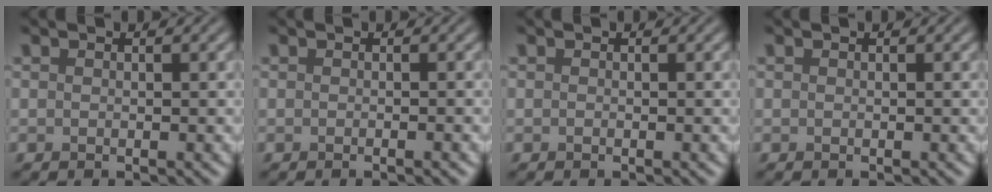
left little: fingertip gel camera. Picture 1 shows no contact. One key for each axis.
{"total": 0.9, "fx": -0.3, "fy": 0.2, "fz": 0.8, "tx": -0.007, "ty": -0.003, "tz": -0.008}
{"total": 0.0}
{"total": 0.0}